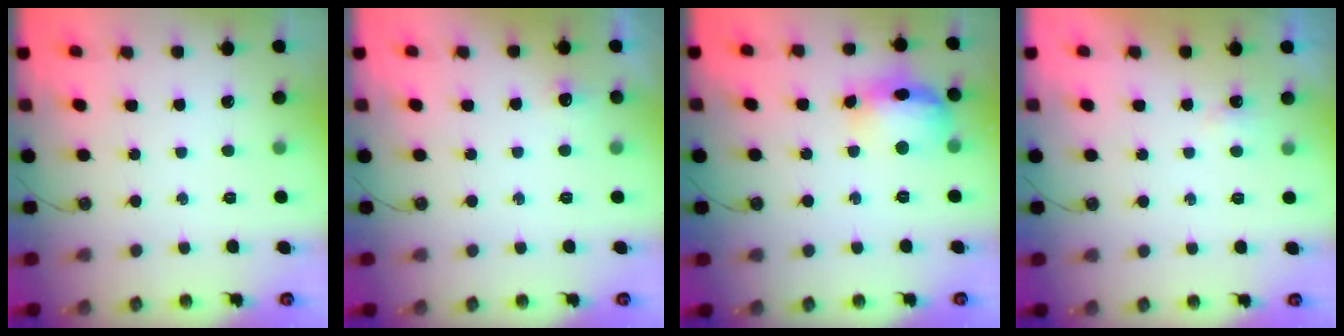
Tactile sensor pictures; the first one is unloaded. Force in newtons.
{"total": 4.7, "press": 4.6, "slide": 1.3}
{"total": 15.0, "press": 14.9, "slide": 2.0}
{"total": 5.0, "press": 2.9, "slide": 4.1}